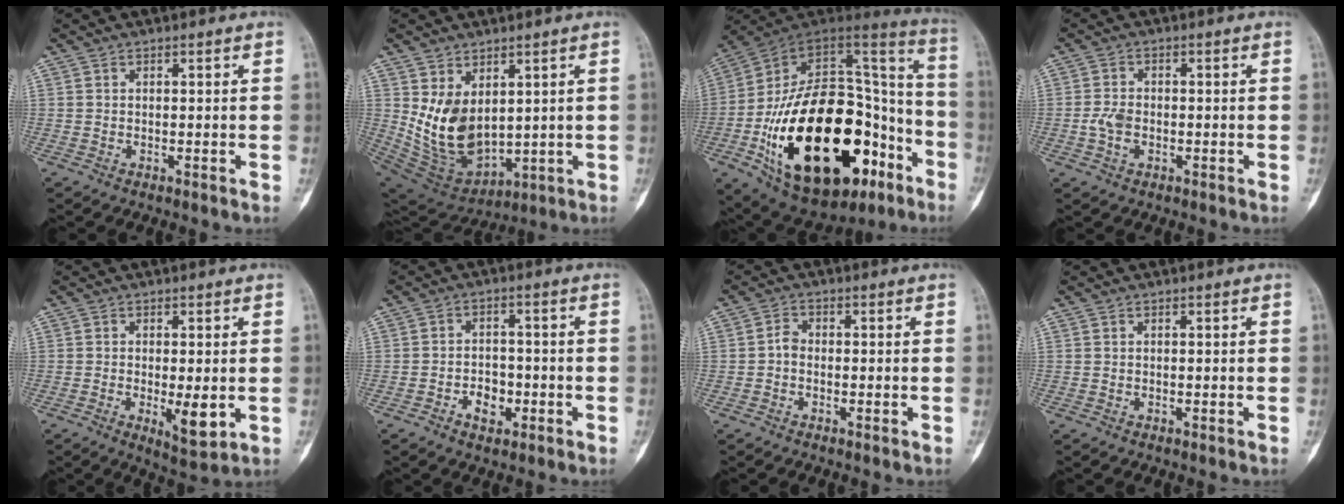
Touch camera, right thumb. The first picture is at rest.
{"total": 12.6, "force": [2.8, 8.2, 9.2], "torque": [-0.142, -0.029, 0.084]}
{"total": 41.4, "force": [-14.7, 21.5, 32.2], "torque": [-0.511, 0.045, -0.223]}
{"total": 3.7, "force": [-0.8, 2.5, 2.6], "torque": [-0.052, 0.007, -0.017]}
{"total": 5.7, "force": [-1.0, 2.0, 5.3], "torque": [-0.080, -0.016, -0.010]}
{"total": 4.8, "force": [-2.1, 3.4, 2.7], "torque": [-0.023, 0.020, -0.034]}
{"total": 2.1, "force": [-0.5, 1.5, 1.3], "torque": [-0.018, 0.009, -0.018]}
{"total": 0.0}